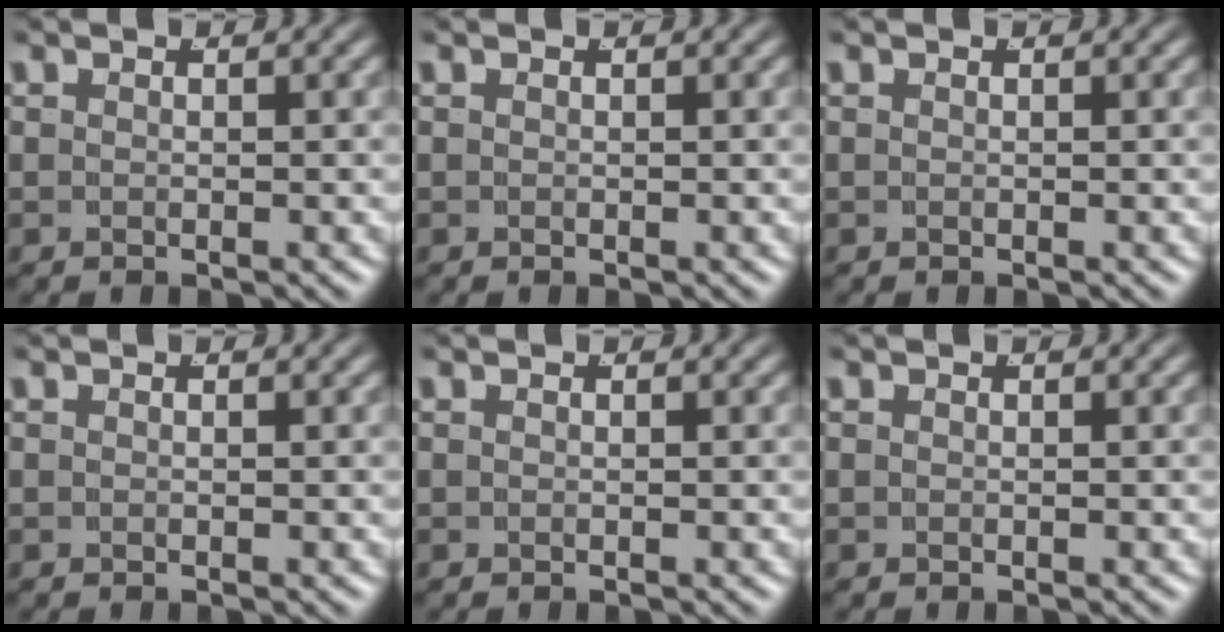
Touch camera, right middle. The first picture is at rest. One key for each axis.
{"total": 0.0}
{"total": 0.0}
{"total": 0.0}
{"total": 0.0}
{"total": 0.0}